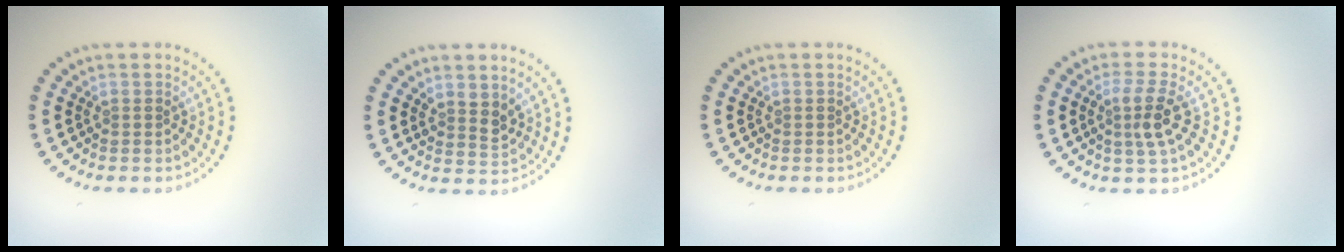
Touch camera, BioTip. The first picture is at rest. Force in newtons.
{"total": 1.9, "press": 1.6, "slide": 1.1}
{"total": 0.0}
{"total": 2.7, "press": 2.4, "slide": 1.3}